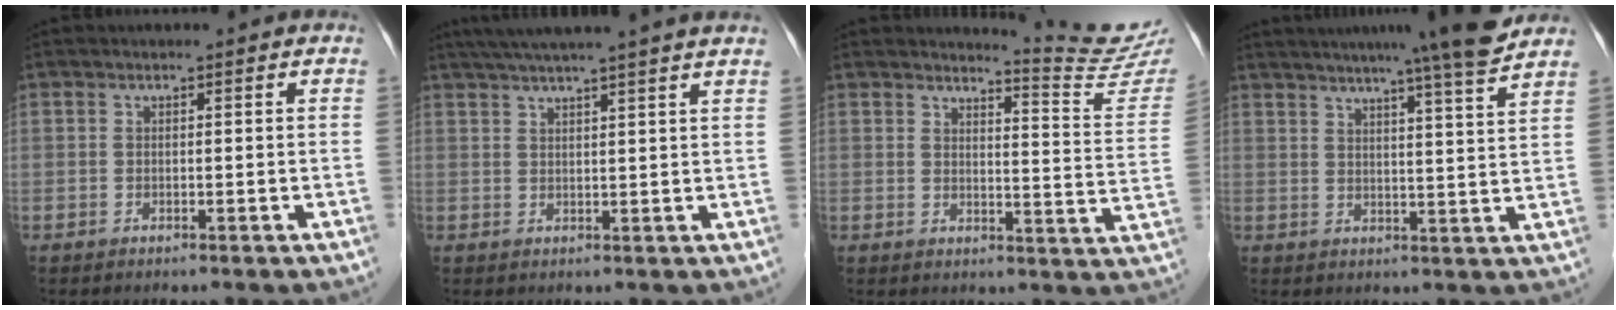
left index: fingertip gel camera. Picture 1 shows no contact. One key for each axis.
{"total": 10.9, "fx": 9.0, "fy": -1.4, "fz": 5.8, "tx": -0.091, "ty": 0.029, "tz": 0.116}
{"total": 10.2, "fx": 10.1, "fy": -1.5, "fz": 0.6, "tx": -0.017, "ty": -0.085, "tz": 0.115}
{"total": 13.4, "fx": 11.6, "fy": -1.4, "fz": 6.6, "tx": -0.105, "ty": -0.011, "tz": 0.144}